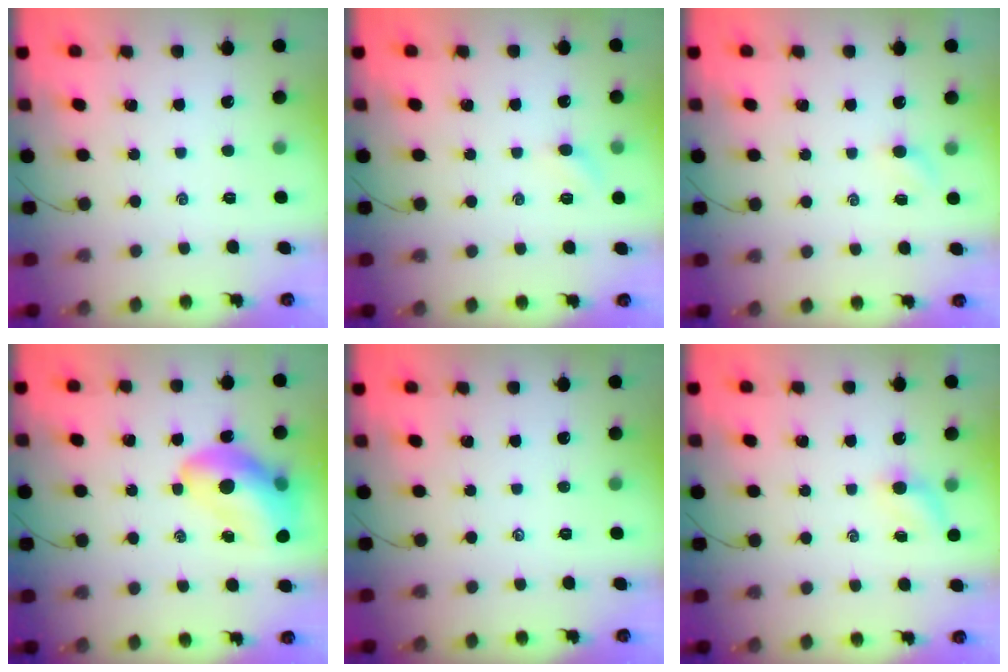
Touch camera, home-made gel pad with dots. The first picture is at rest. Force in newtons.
{"total": 3.1, "press": 3.0, "slide": 1.0}
{"total": 2.5, "press": 2.4, "slide": 0.8}
{"total": 14.5, "press": 13.9, "slide": 4.1}
{"total": 0.0}
{"total": 3.8, "press": 3.6, "slide": 1.3}